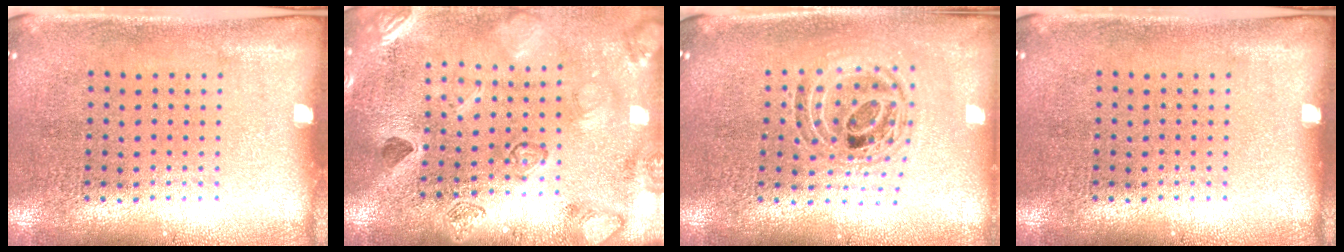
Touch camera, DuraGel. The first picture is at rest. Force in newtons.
{"total": 2.3, "press": 2.3, "slide": 0.3}
{"total": 0.9, "press": 0.9, "slide": 0.3}
{"total": 0.0}